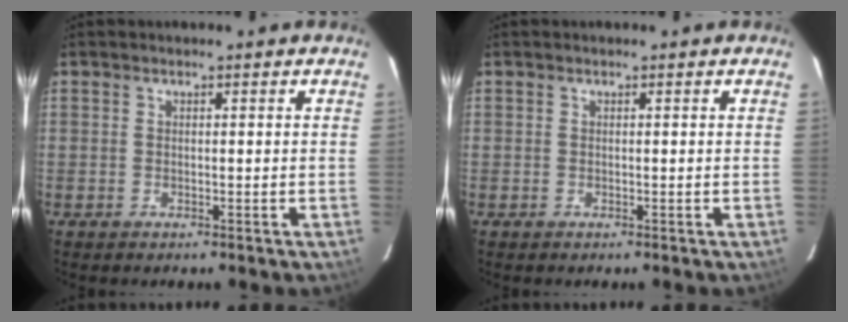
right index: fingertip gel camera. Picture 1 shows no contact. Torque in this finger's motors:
{"motor_torque": [0.02, 0.02, 0.01, -0.01]}